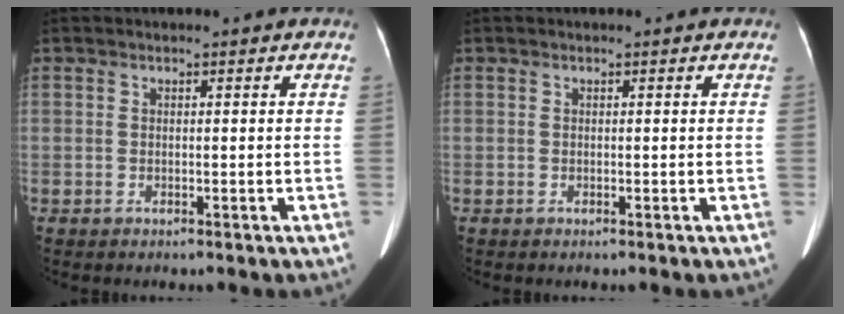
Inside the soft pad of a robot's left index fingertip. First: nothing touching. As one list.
[{"total": 0.0}]